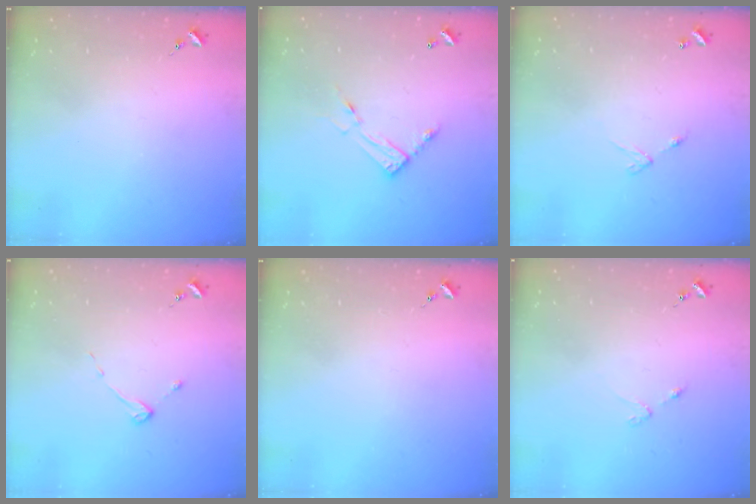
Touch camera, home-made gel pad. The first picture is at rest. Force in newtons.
{"total": 9.6, "press": 9.6, "slide": 0.4}
{"total": 5.4, "press": 5.4, "slide": 0.4}
{"total": 2.9, "press": 2.8, "slide": 0.3}
{"total": 0.0}
{"total": 2.3, "press": 2.3, "slide": 0.3}